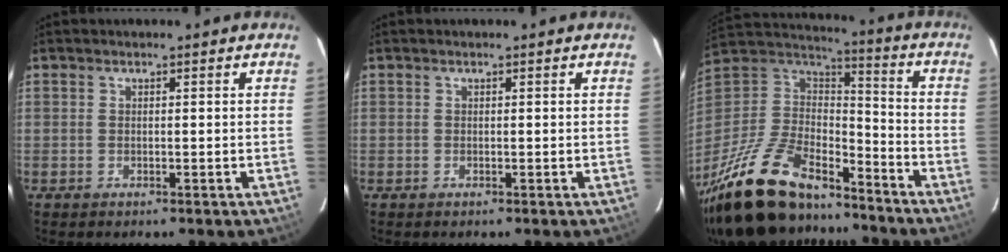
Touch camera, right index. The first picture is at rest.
{"total": 0.0}
{"total": 30.5, "force": [-22.5, 12.1, 16.7], "torque": [-0.349, -0.016, -0.372]}